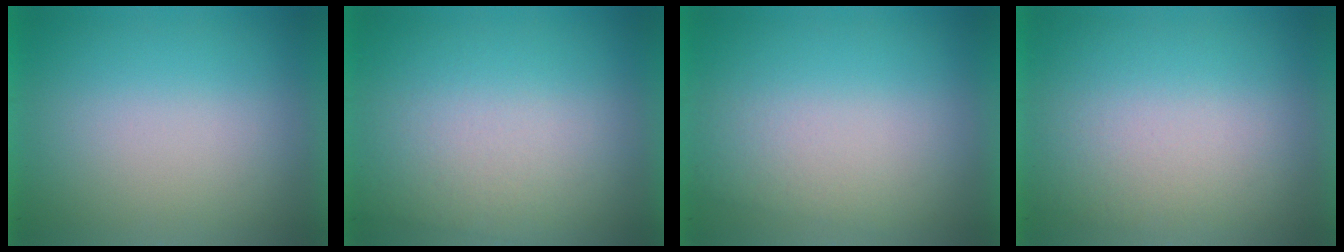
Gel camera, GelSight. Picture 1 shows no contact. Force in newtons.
{"total": 2.4}
{"total": 1.0}
{"total": 1.4}